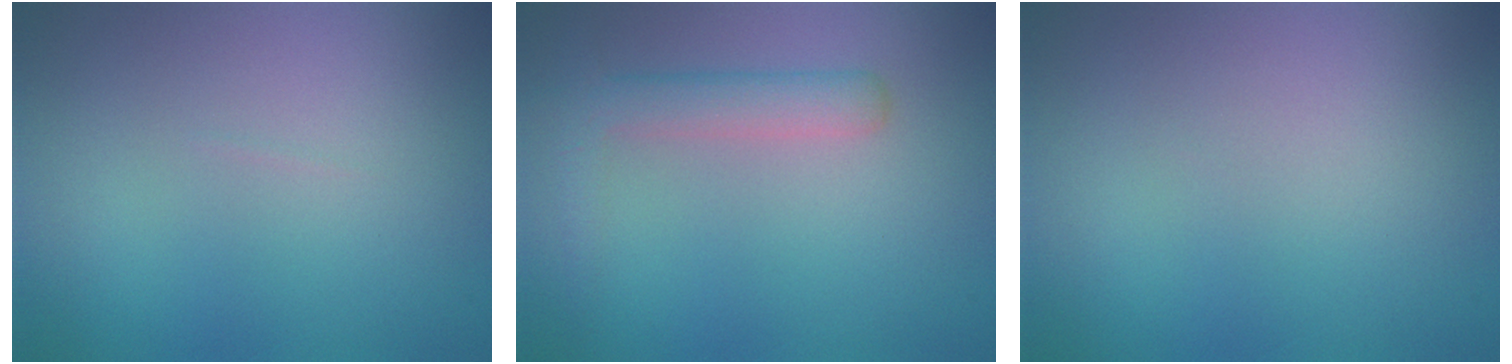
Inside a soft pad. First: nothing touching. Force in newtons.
{"total": 2.8, "press": 2.8, "slide": 0.2}
{"total": 0.0}